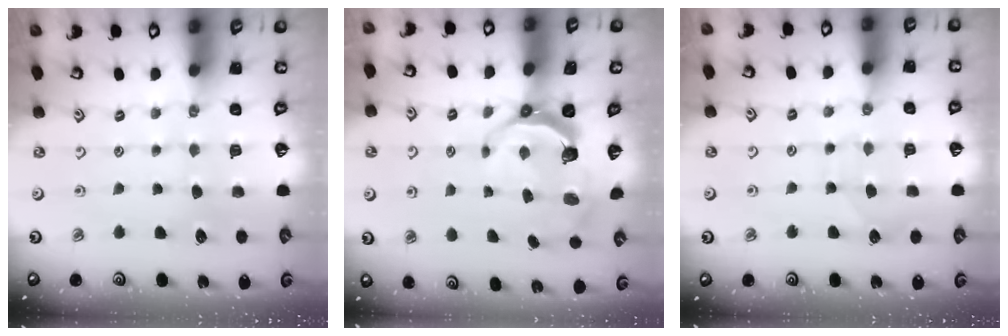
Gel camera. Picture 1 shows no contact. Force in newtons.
{"total": 6.8, "press": 5.4, "slide": 4.1}
{"total": 4.8, "press": 4.8, "slide": 0.5}